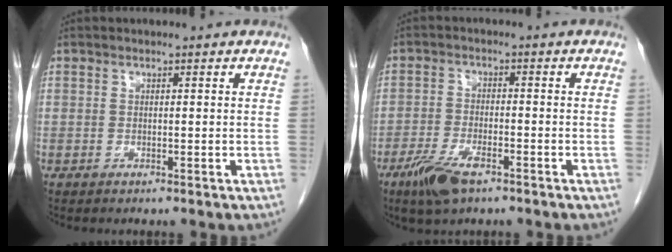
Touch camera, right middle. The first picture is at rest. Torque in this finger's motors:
{"motor_torque": [0.07, -0.19, 0.08, 0.03]}